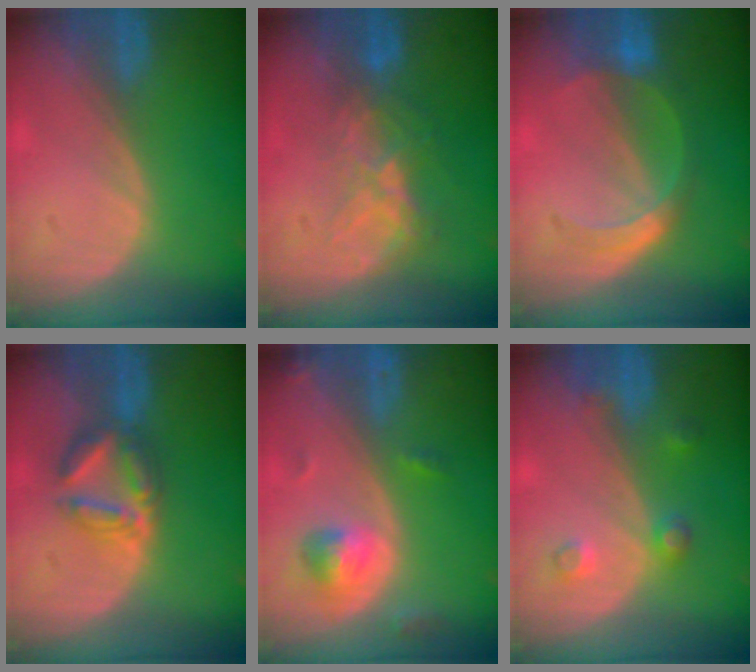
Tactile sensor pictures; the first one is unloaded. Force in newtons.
{"total": 6.7, "press": 5.9, "slide": 3.2}
{"total": 5.7, "press": 5.4, "slide": 1.8}
{"total": 5.8, "press": 5.7, "slide": 0.5}
{"total": 5.0, "press": 4.9, "slide": 1.0}
{"total": 3.5, "press": 3.4, "slide": 1.0}